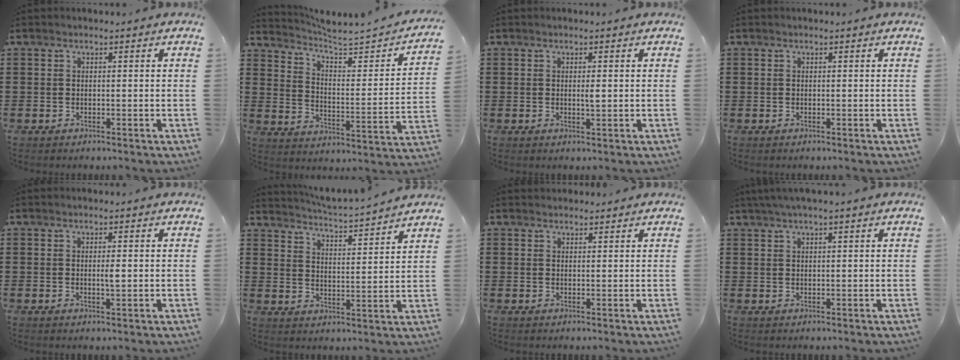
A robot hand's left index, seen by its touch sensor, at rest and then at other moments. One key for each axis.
{"total": 3.9, "fx": 3.5, "fy": 0.2, "fz": 1.8, "tx": -0.056, "ty": -0.033, "tz": 0.049}
{"total": 1.3, "fx": 0.1, "fy": 0.2, "fz": 1.3, "tx": -0.025, "ty": 0.000, "tz": 0.000}
{"total": 0.0}
{"total": 1.4, "fx": 0.0, "fy": 0.2, "fz": 1.4, "tx": -0.027, "ty": -0.001, "tz": -0.001}
{"total": 3.5, "fx": 3.5, "fy": -0.6, "fz": 0.3, "tx": -0.026, "ty": -0.033, "tz": 0.054}
{"total": 1.1, "fx": 1.1, "fy": 0.3, "fz": 0.0, "tx": -0.003, "ty": 0.001, "tz": 0.022}
{"total": 1.7, "fx": 1.1, "fy": -0.1, "fz": 1.4, "tx": -0.025, "ty": 0.000, "tz": 0.020}